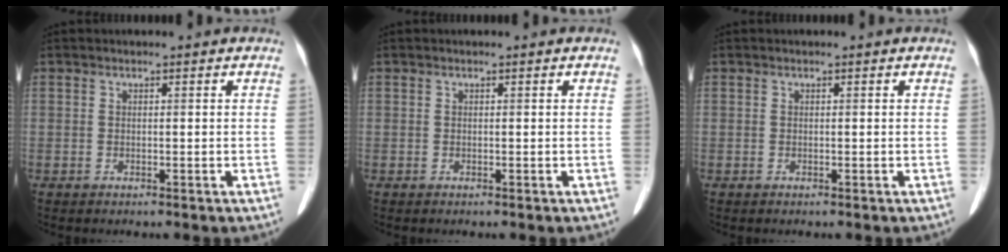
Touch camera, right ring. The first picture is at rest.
{"total": 0.0}
{"total": 0.0}